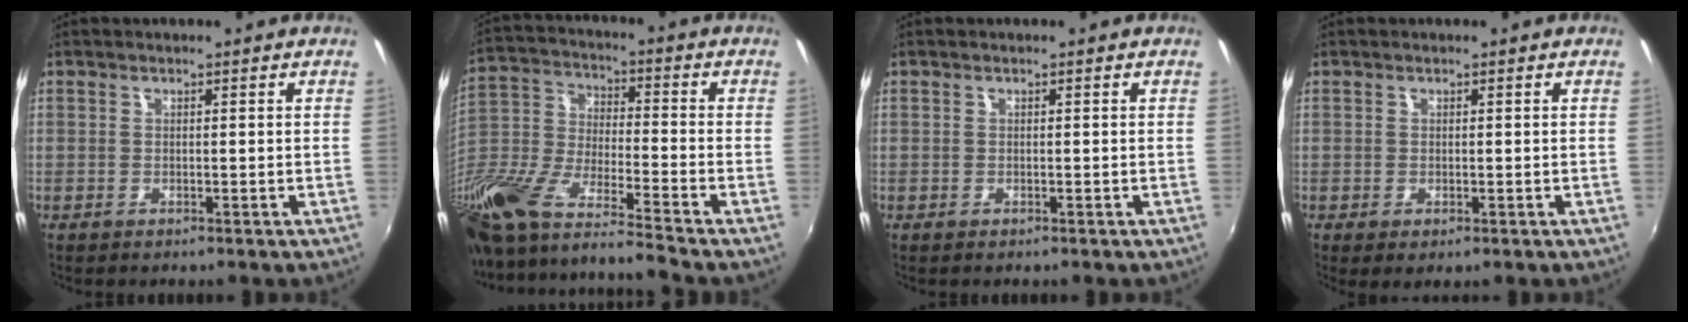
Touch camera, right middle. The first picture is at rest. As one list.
[{"total": 22.9, "force": [-15.6, 4.6, 16.0], "torque": [-0.315, -0.052, -0.297]}, {"total": 0.0}, {"total": 1.3, "force": [-0.2, 0.5, 1.2], "torque": [-0.022, -0.006, -0.001]}]